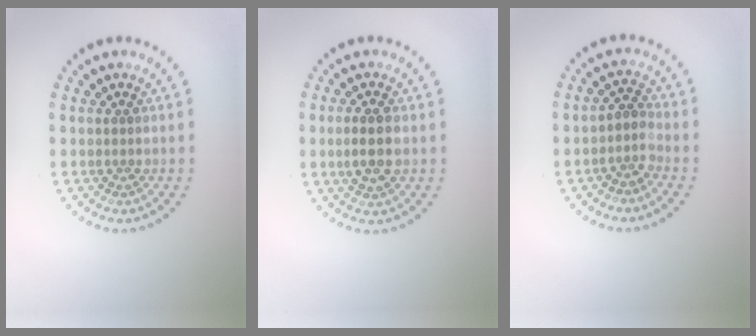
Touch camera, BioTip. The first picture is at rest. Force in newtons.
{"total": 3.0, "press": 3.0, "slide": 0.1}
{"total": 1.8, "press": 1.4, "slide": 1.2}